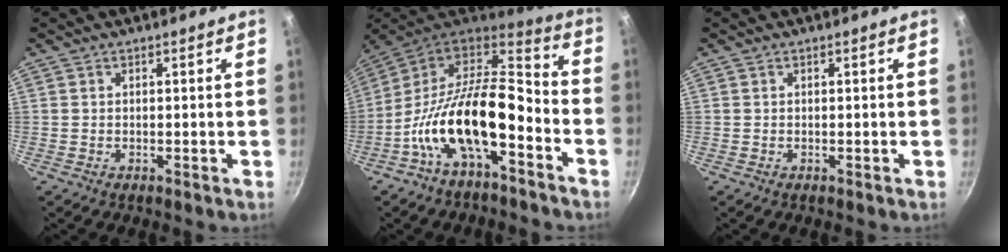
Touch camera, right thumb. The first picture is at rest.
{"total": 19.0, "force": [-6.6, 8.8, 15.5], "torque": [-0.269, 0.060, -0.136]}
{"total": 0.0}